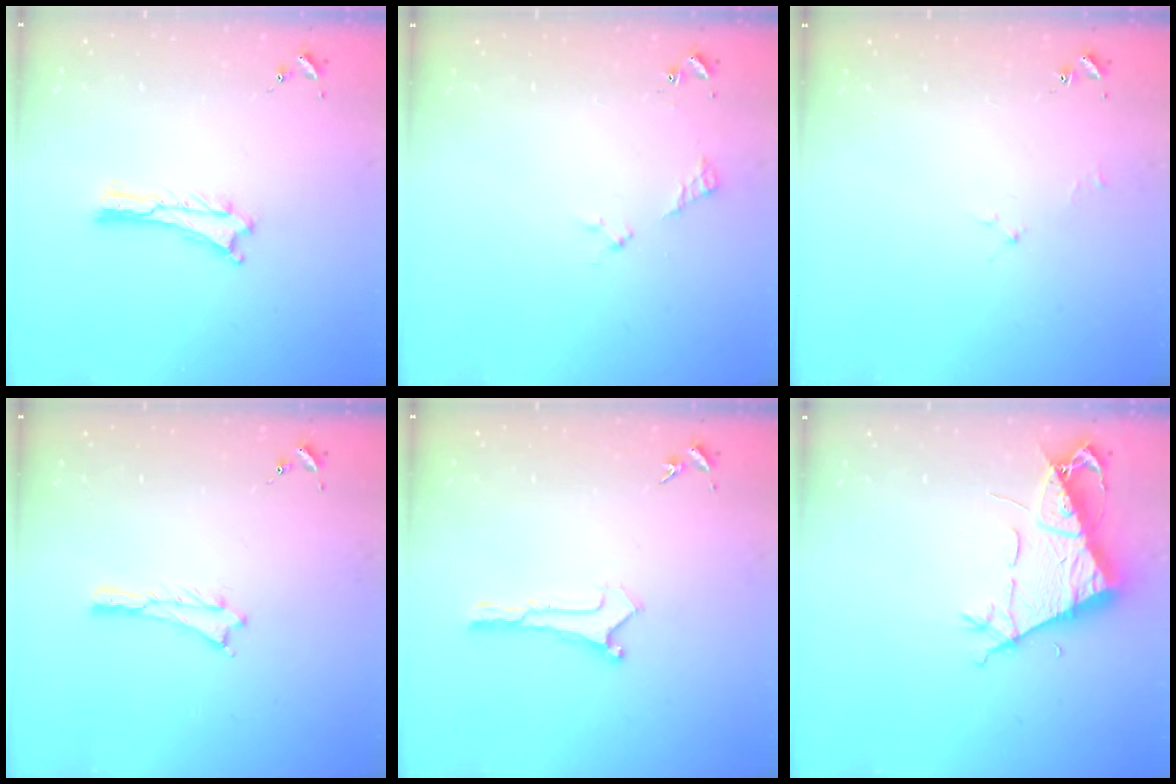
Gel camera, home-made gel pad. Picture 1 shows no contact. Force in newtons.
{"total": 2.5, "press": 2.5, "slide": 0.3}
{"total": 1.7, "press": 1.6, "slide": 0.3}
{"total": 0.0}
{"total": 0.0}
{"total": 8.2, "press": 8.1, "slide": 1.2}